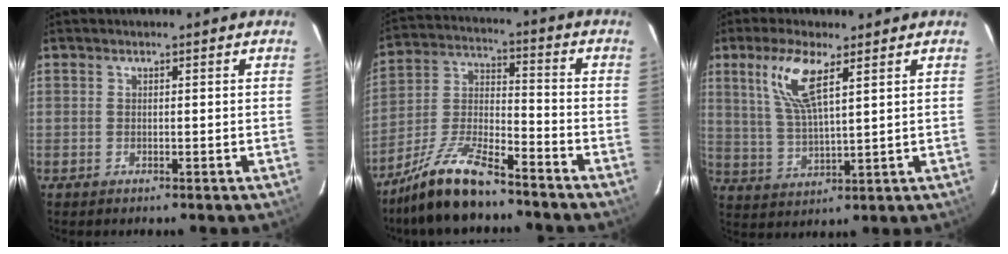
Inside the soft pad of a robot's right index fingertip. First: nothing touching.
{"total": 13.8, "force": [-10.7, 3.5, 8.1], "torque": [-0.179, -0.002, -0.203]}
{"total": 9.4, "force": [4.8, 2.4, 7.8], "torque": [-0.162, 0.004, 0.101]}